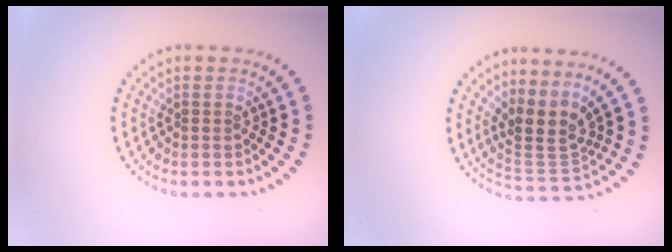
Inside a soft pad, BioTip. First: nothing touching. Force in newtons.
{"total": 3.3, "press": 2.4, "slide": 2.2}